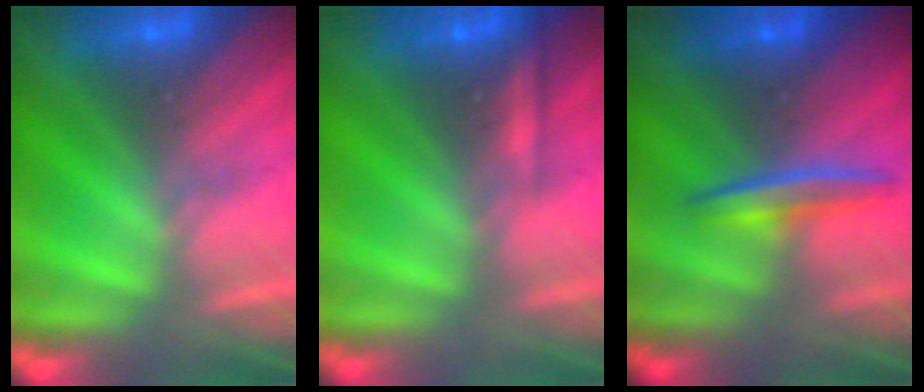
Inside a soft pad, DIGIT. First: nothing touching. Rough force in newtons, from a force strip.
{"total": 2.3}
{"total": 1.5}